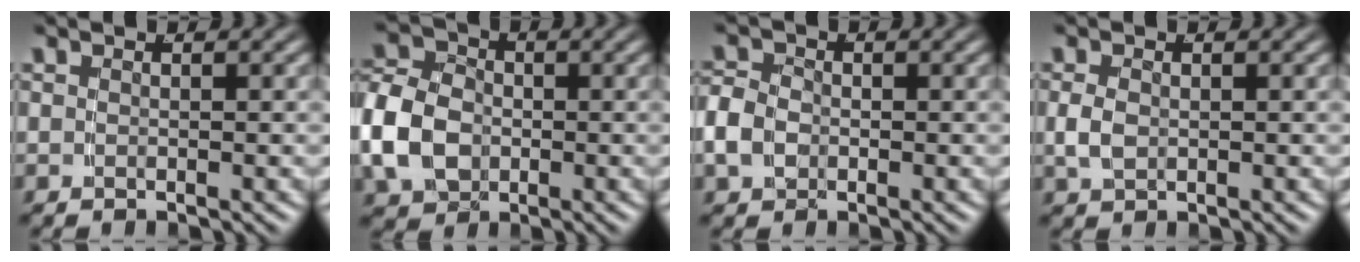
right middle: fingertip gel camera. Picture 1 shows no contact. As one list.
[{"total": 7.1, "force": [-0.9, 5.9, 3.9], "torque": [-0.096, -0.022, -0.009]}, {"total": 2.7, "force": [-0.7, 2.2, 1.5], "torque": [-0.045, -0.009, -0.008]}, {"total": 1.4, "force": [-0.1, 0.9, 1.1], "torque": [-0.031, -0.007, 0.008]}]